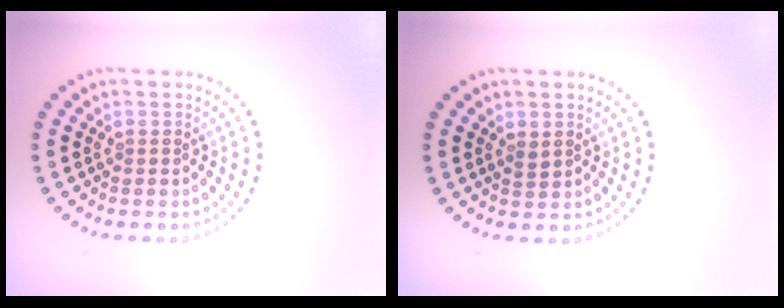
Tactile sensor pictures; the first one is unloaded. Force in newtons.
{"total": 0.9, "press": 0.8, "slide": 0.3}